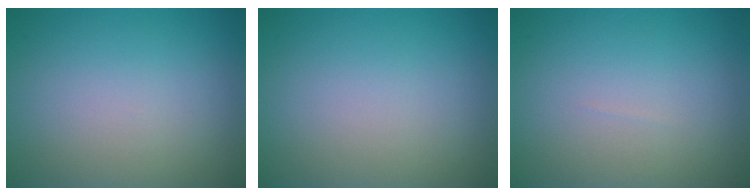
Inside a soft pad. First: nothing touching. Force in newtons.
{"total": 0.0}
{"total": 0.0}